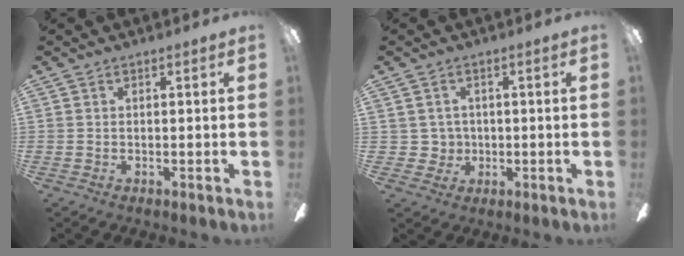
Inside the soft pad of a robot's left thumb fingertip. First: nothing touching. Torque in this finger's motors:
{"motor_torque": [0.04, -0.02, -0.31, 0.03, 0.00]}